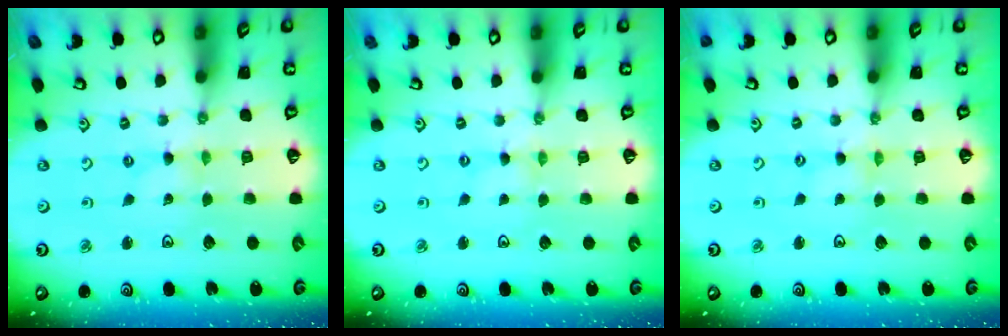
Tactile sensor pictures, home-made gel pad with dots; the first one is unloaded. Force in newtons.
{"total": 0.0}
{"total": 1.2, "press": 1.2, "slide": 0.2}